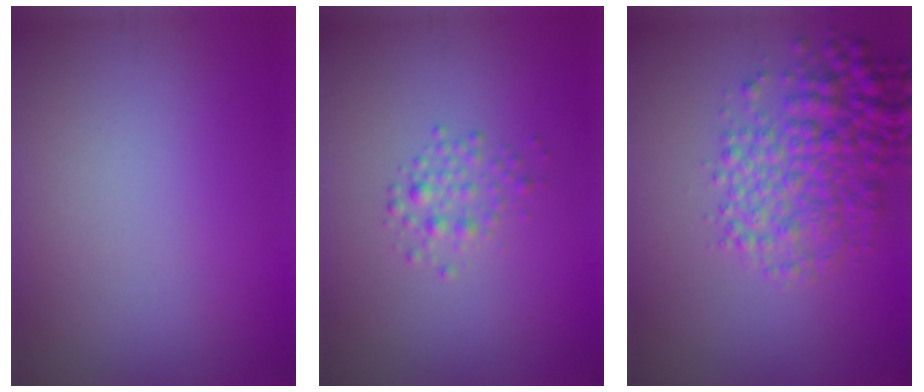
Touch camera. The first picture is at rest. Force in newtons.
{"total": 1.6, "press": 1.6, "slide": 0.0}
{"total": 5.5, "press": 5.5, "slide": 0.1}